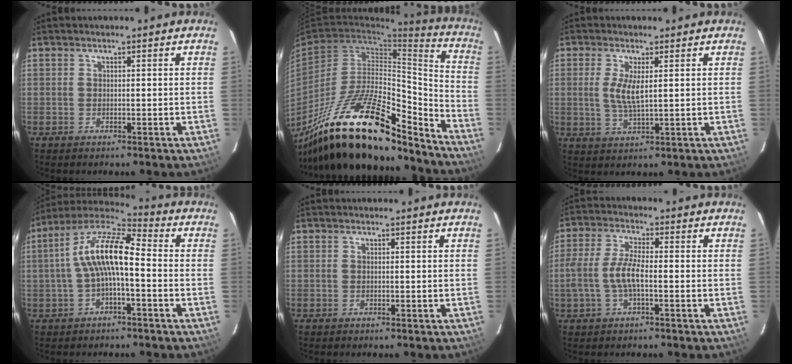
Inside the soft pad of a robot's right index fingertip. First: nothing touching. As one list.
[{"total": 28.7, "force": [-20.8, 8.8, 17.8], "torque": [-0.299, -0.022, -0.337]}, {"total": 4.9, "force": [0.8, 1.0, 4.7], "torque": [-0.096, -0.006, 0.013]}, {"total": 11.3, "force": [-1.0, 3.4, 10.8], "torque": [-0.213, 0.023, -0.024]}, {"total": 0.0}, {"total": 6.7, "force": [-1.6, 1.8, 6.2], "torque": [-0.134, 0.005, -0.030]}]